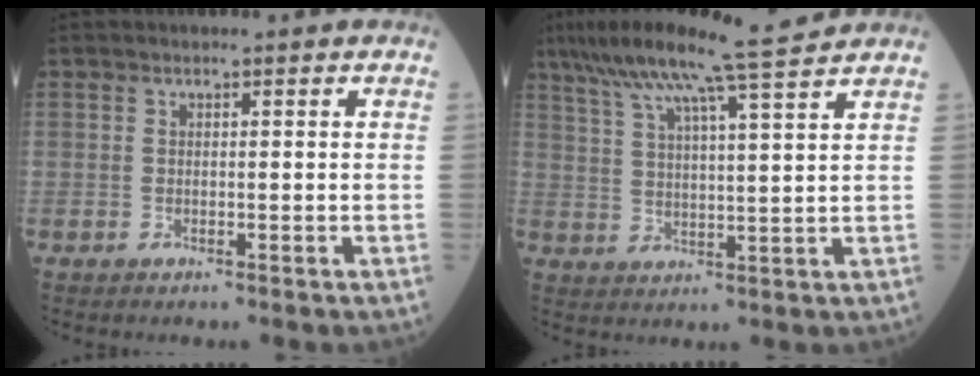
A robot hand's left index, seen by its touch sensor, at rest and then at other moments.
{"total": 12.7, "force": [10.3, -1.0, 7.3], "torque": [-0.130, 0.017, 0.156]}